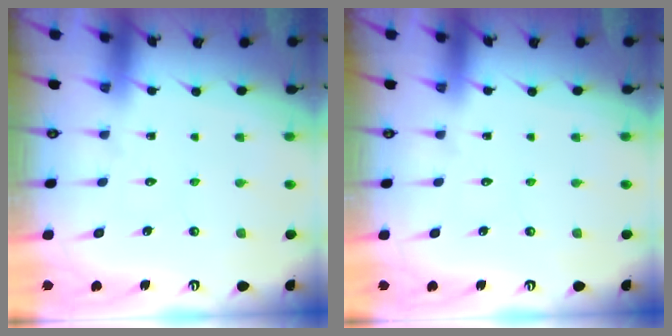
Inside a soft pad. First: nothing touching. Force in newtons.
{"total": 0.0}